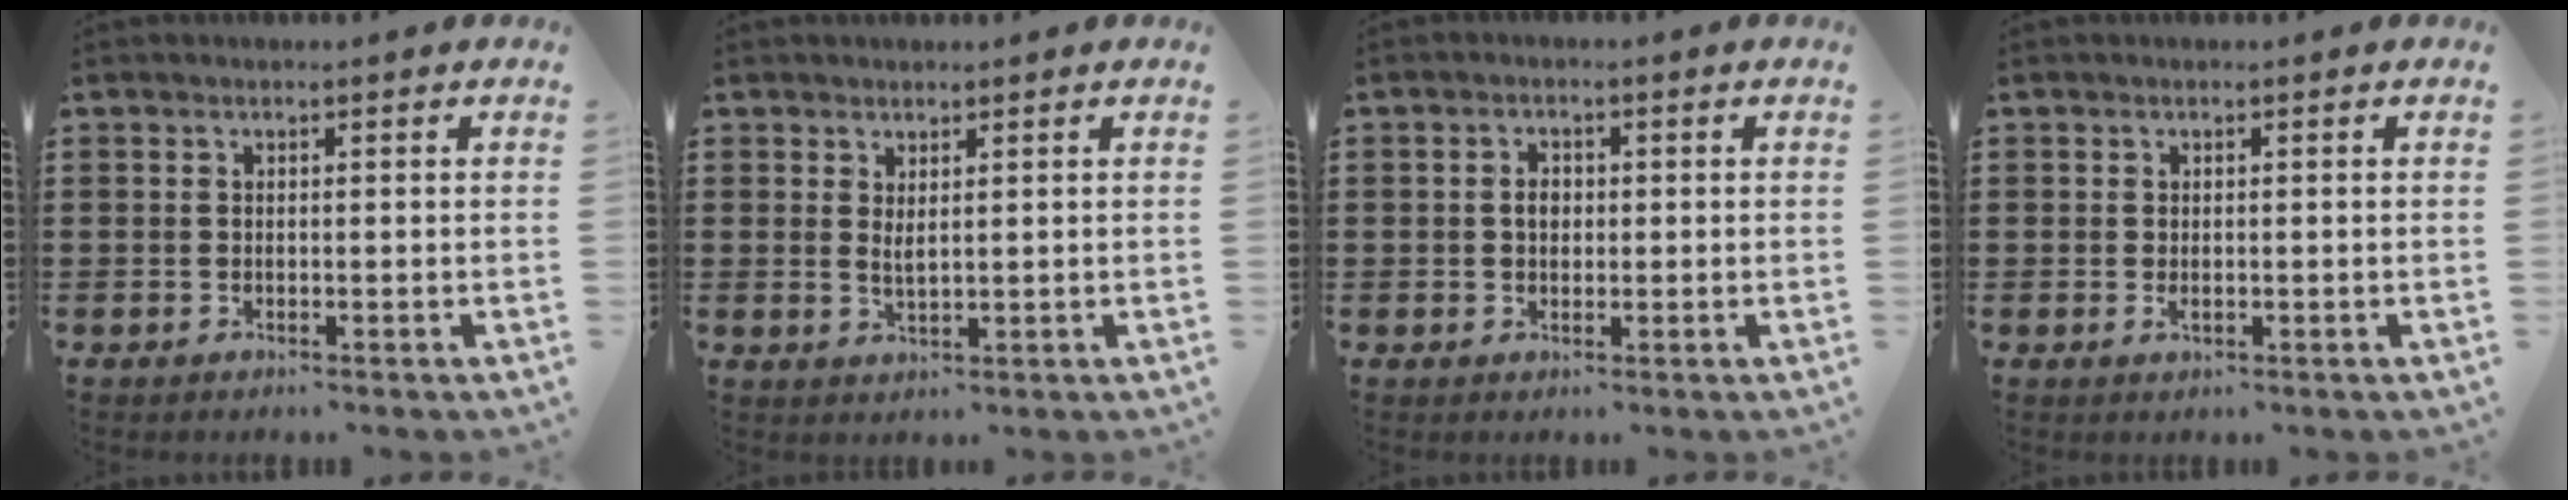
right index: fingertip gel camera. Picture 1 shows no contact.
{"total": 1.8, "force": [1.2, 0.3, 1.4], "torque": [-0.028, 0.001, 0.021]}
{"total": 2.3, "force": [0.0, 1.7, 1.6], "torque": [-0.034, 0.008, -0.002]}
{"total": 0.8, "force": [-0.1, 0.4, 0.7], "torque": [-0.013, -0.003, -0.002]}